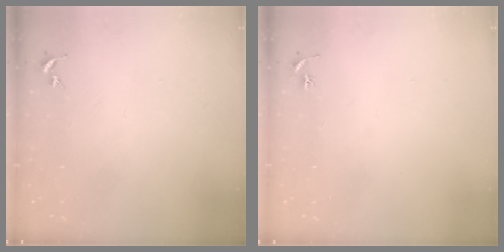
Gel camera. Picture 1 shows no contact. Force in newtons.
{"total": 3.0, "press": 3.0, "slide": 0.3}